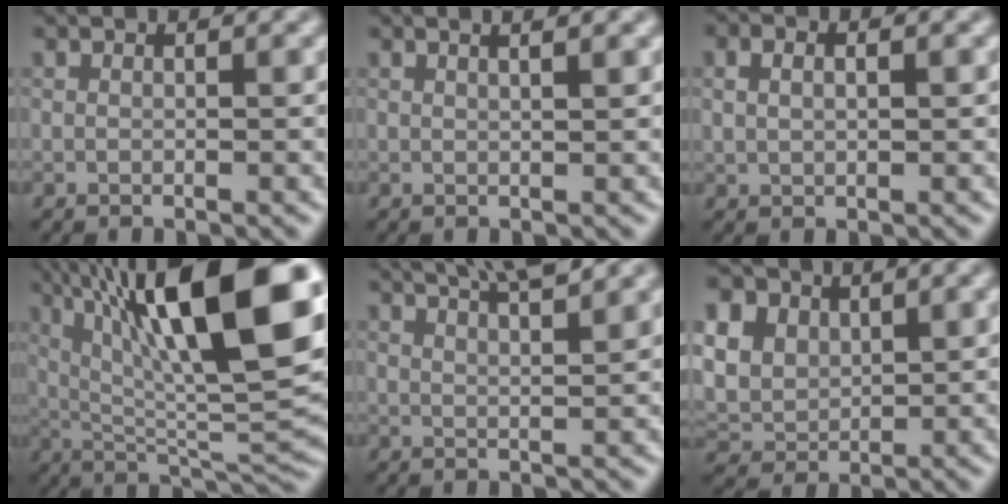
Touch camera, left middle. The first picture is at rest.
{"total": 2.3, "force": [1.5, 0.9, 1.5], "torque": [0.004, 0.020, -0.002]}
{"total": 1.8, "force": [0.5, 1.1, 1.3], "torque": [-0.030, 0.009, 0.013]}
{"total": 15.7, "force": [6.0, 4.7, 13.7], "torque": [-0.222, 0.018, 0.112]}
{"total": 6.4, "force": [5.0, 1.5, 3.6], "torque": [-0.030, 0.034, 0.048]}
{"total": 5.8, "force": [2.6, 4.4, 2.8], "torque": [-0.112, 0.019, 0.063]}